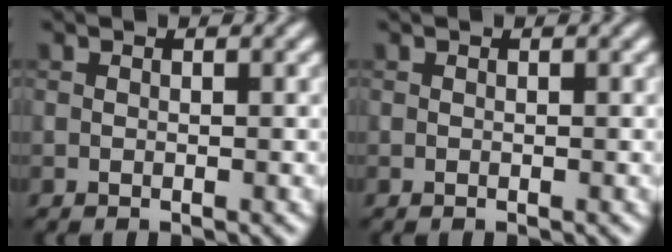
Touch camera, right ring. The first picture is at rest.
{"total": 0.0}